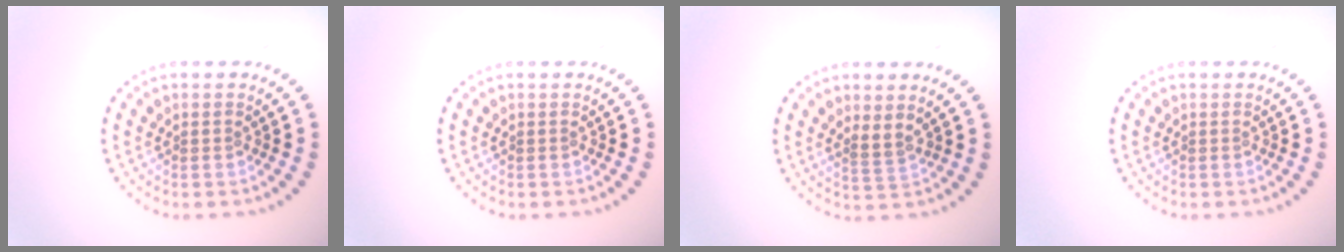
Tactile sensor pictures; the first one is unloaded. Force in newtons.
{"total": 0.0}
{"total": 1.6, "press": 1.2, "slide": 1.0}
{"total": 0.0}